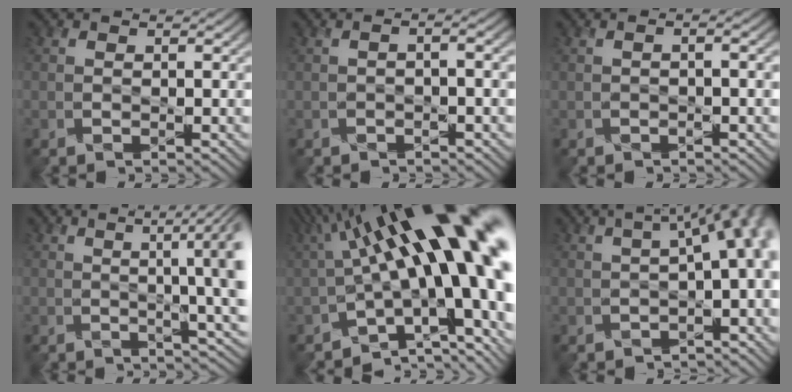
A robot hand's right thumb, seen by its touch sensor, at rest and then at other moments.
{"total": 2.1, "force": [-0.5, 0.5, 2.0], "torque": [-0.033, 0.001, -0.011]}
{"total": 1.7, "force": [-0.4, 0.4, 1.6], "torque": [-0.026, 0.001, -0.008]}
{"total": 11.5, "force": [1.5, 3.4, 10.9], "torque": [-0.099, 0.032, 0.015]}
{"total": 21.3, "force": [2.1, 7.5, 19.9], "torque": [-0.260, 0.007, 0.039]}
{"total": 9.0, "force": [-0.1, 3.3, 8.3], "torque": [-0.105, 0.007, 0.003]}